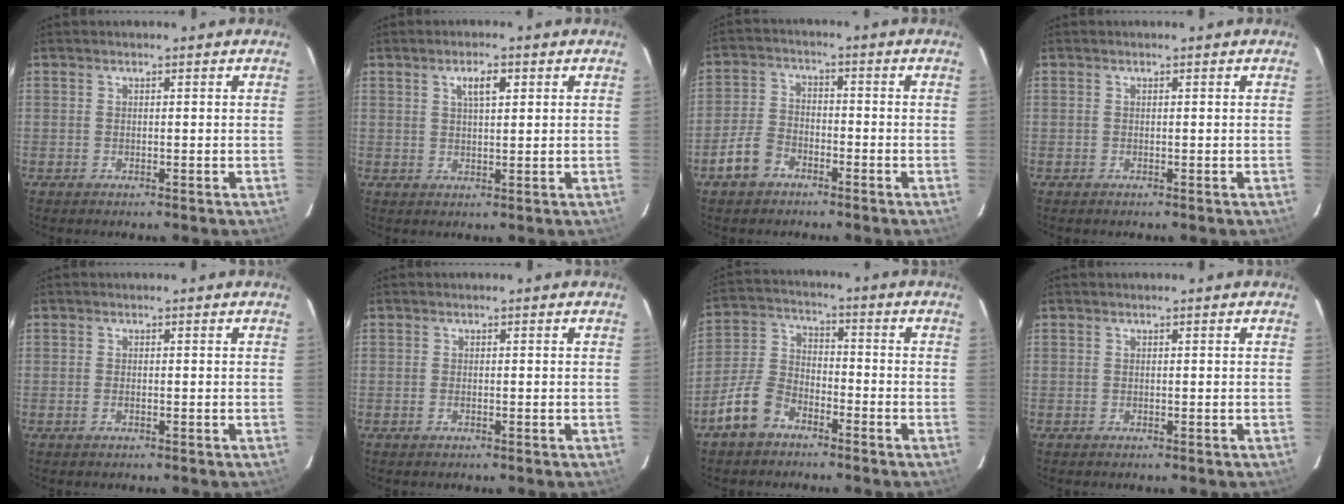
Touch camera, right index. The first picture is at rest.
{"total": 3.6, "force": [1.5, 1.2, 3.1], "torque": [-0.053, 0.007, 0.027]}
{"total": 6.3, "force": [-4.0, 4.0, 2.9], "torque": [-0.071, 0.014, -0.074]}
{"total": 0.0}
{"total": 0.8, "force": [-0.4, 0.4, 0.6], "torque": [-0.011, 0.000, -0.007]}
{"total": 0.6, "force": [-0.3, 0.3, 0.5], "torque": [-0.008, 0.001, -0.005]}
{"total": 9.1, "force": [-6.1, 5.2, 4.3], "torque": [-0.102, 0.020, -0.118]}
{"total": 0.0}